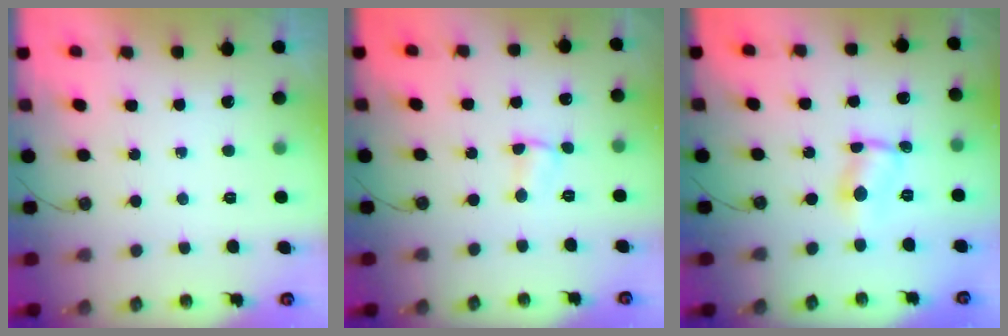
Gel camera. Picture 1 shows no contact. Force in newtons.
{"total": 3.0, "press": 1.2, "slide": 2.7}
{"total": 1.6, "press": 1.5, "slide": 0.1}